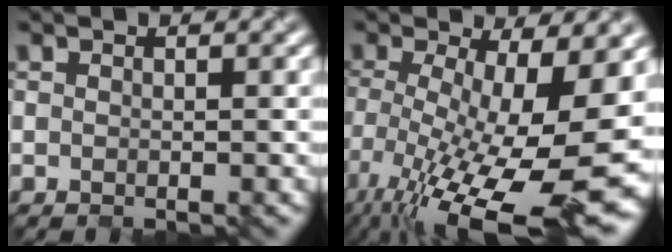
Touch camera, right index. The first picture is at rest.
{"total": 17.6, "force": [-5.7, 5.8, 15.6], "torque": [-0.254, -0.031, -0.080]}